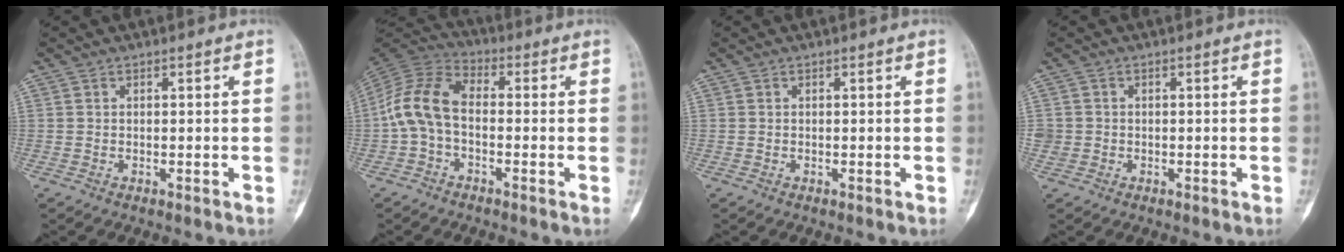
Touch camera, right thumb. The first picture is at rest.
{"total": 10.4, "force": [-1.5, 6.7, 7.8], "torque": [-0.153, 0.033, -0.044]}
{"total": 0.0}
{"total": 2.4, "force": [-0.4, 2.3, 0.5], "torque": [0.006, 0.007, -0.008]}